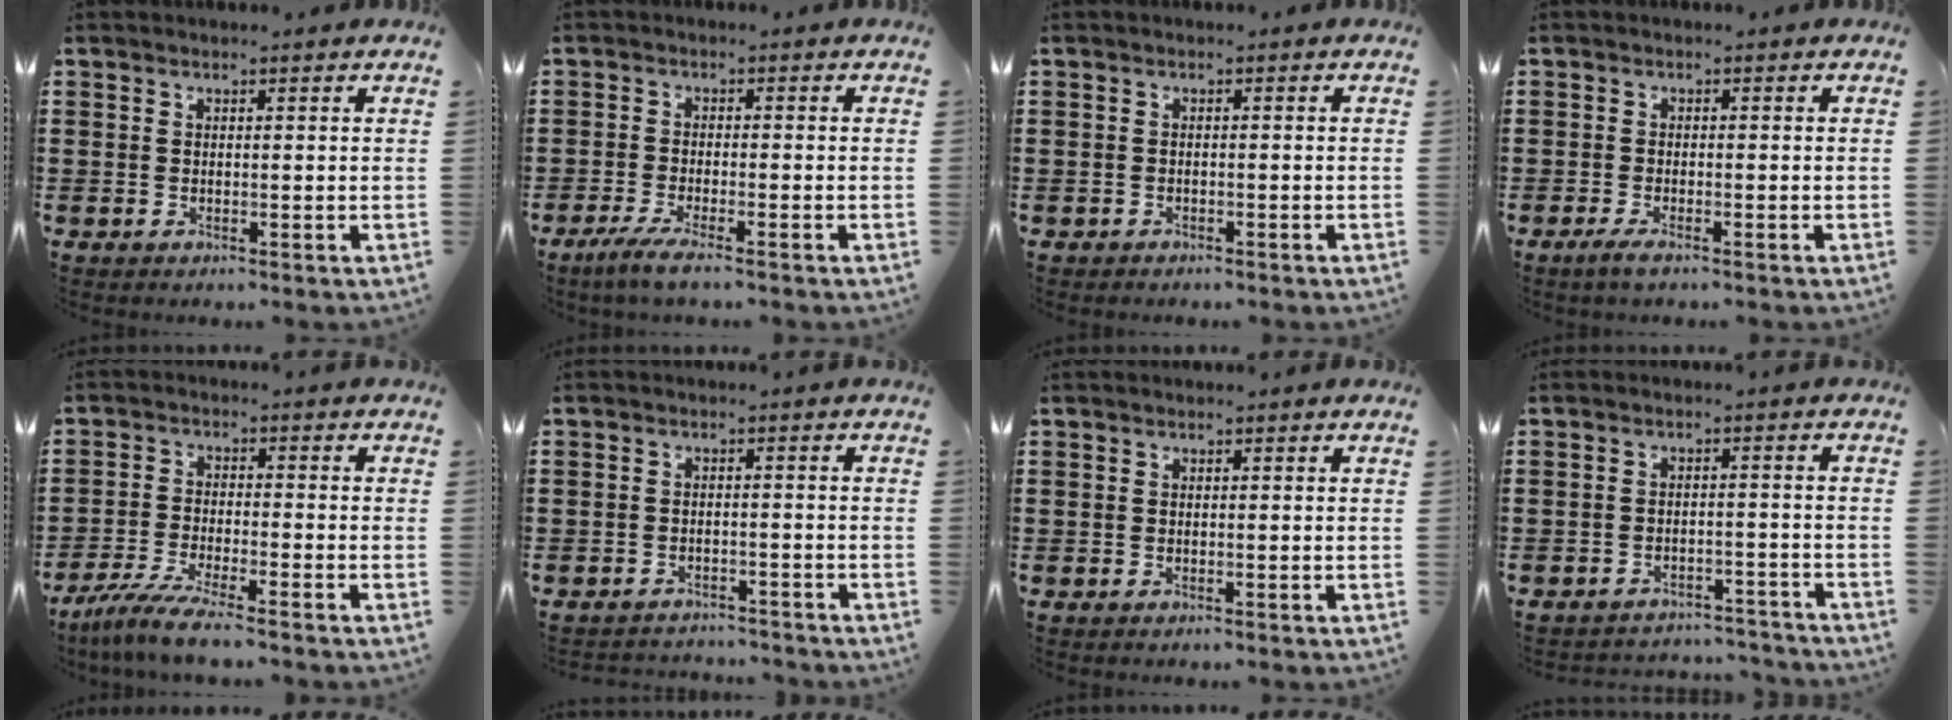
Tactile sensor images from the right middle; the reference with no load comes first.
{"total": 3.0, "force": [-2.2, -0.1, 2.1], "torque": [-0.048, -0.010, -0.043]}
{"total": 0.6, "force": [-0.5, 0.2, 0.0], "torque": [-0.001, 0.002, -0.013]}
{"total": 1.4, "force": [-0.8, 0.1, 1.1], "torque": [-0.028, -0.006, -0.016]}
{"total": 5.7, "force": [-4.9, -0.3, 2.9], "torque": [-0.074, -0.023, -0.098]}
{"total": 2.2, "force": [-2.2, 0.4, -0.3], "torque": [0.000, 0.001, -0.051]}
{"total": 0.0}
{"total": 2.9, "force": [-2.8, 0.3, 0.0], "torque": [-0.006, 0.001, -0.061]}